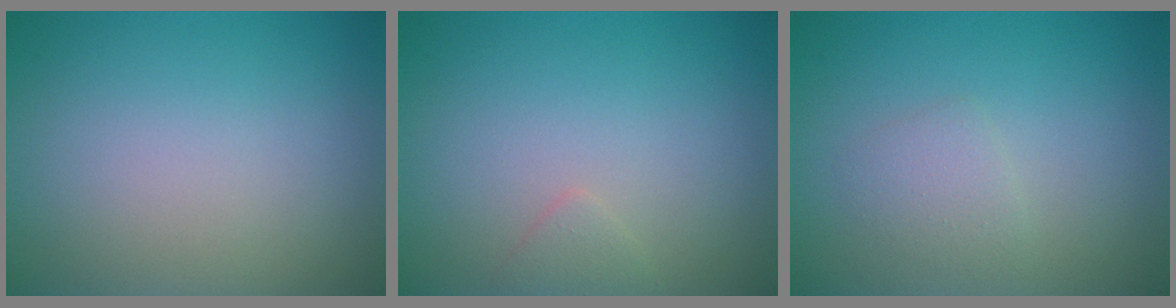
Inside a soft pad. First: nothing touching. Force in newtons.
{"total": 0.8, "press": 0.8, "slide": 0.0}
{"total": 1.5, "press": 1.5, "slide": 0.0}